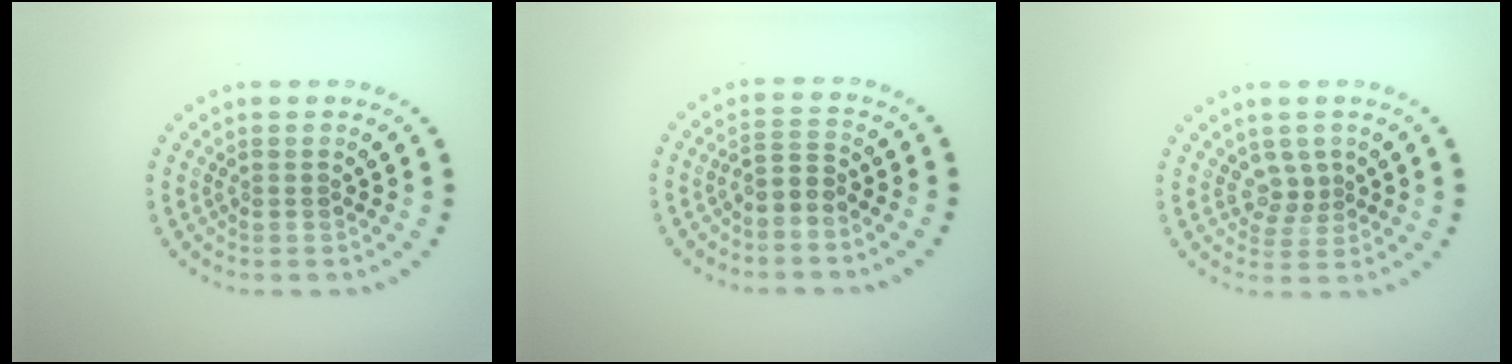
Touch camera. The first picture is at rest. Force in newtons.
{"total": 2.0, "press": 1.4, "slide": 1.4}
{"total": 2.0, "press": 1.3, "slide": 1.4}